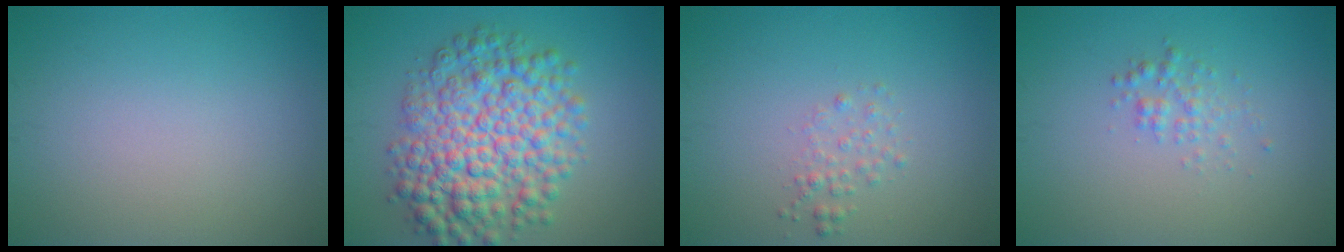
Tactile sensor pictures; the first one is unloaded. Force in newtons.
{"total": 9.1, "press": 9.1, "slide": 0.2}
{"total": 1.3, "press": 1.3, "slide": 0.1}
{"total": 1.5, "press": 1.5, "slide": 0.0}